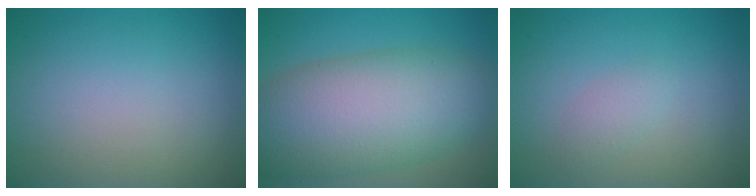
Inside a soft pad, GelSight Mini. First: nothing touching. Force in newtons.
{"total": 11.2, "press": 11.2, "slide": 0.3}
{"total": 1.2, "press": 1.2, "slide": 0.0}